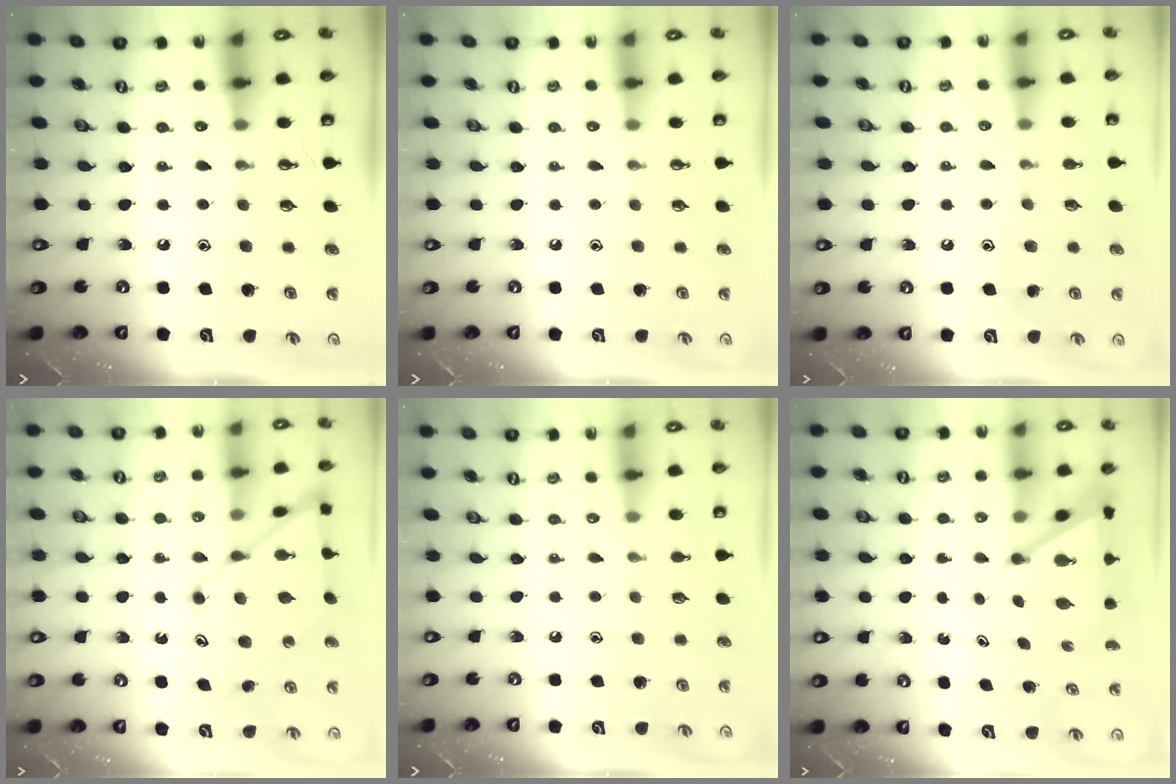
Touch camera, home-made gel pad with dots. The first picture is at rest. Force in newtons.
{"total": 0.0}
{"total": 7.9, "press": 7.9, "slide": 0.6}
{"total": 13.9, "press": 13.9, "slide": 1.0}
{"total": 2.8, "press": 2.8, "slide": 0.2}
{"total": 6.4, "press": 6.3, "slide": 0.5}